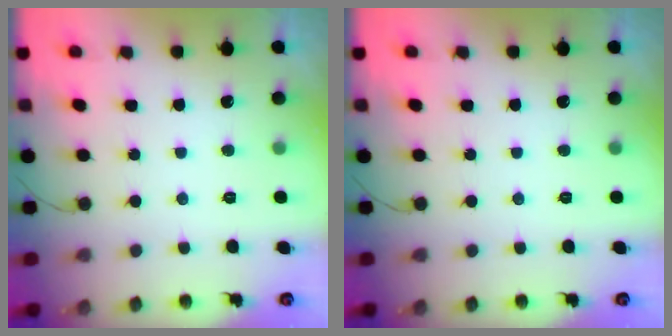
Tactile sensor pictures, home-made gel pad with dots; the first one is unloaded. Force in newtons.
{"total": 0.0}